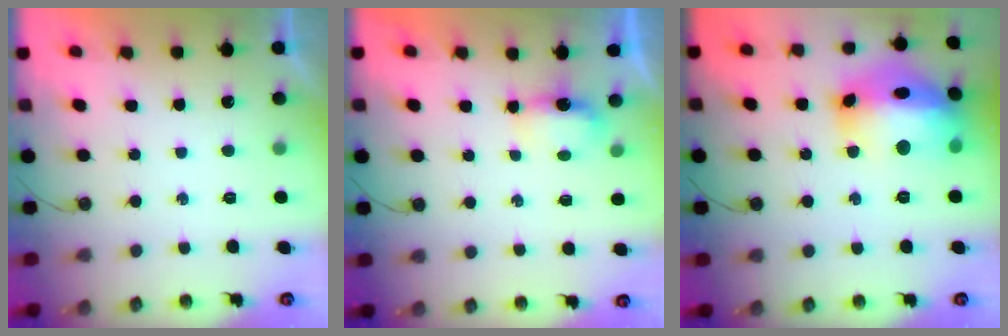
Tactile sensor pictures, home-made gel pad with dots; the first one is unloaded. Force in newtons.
{"total": 11.1, "press": 5.0, "slide": 9.9}
{"total": 21.4, "press": 21.3, "slide": 2.4}